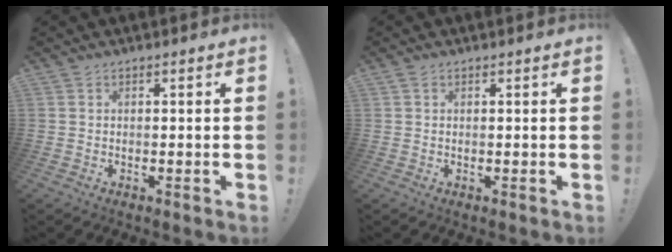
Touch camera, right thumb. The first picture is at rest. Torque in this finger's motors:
{"motor_torque": [-0.04, 0.10, 0.21, -0.13, -0.01]}